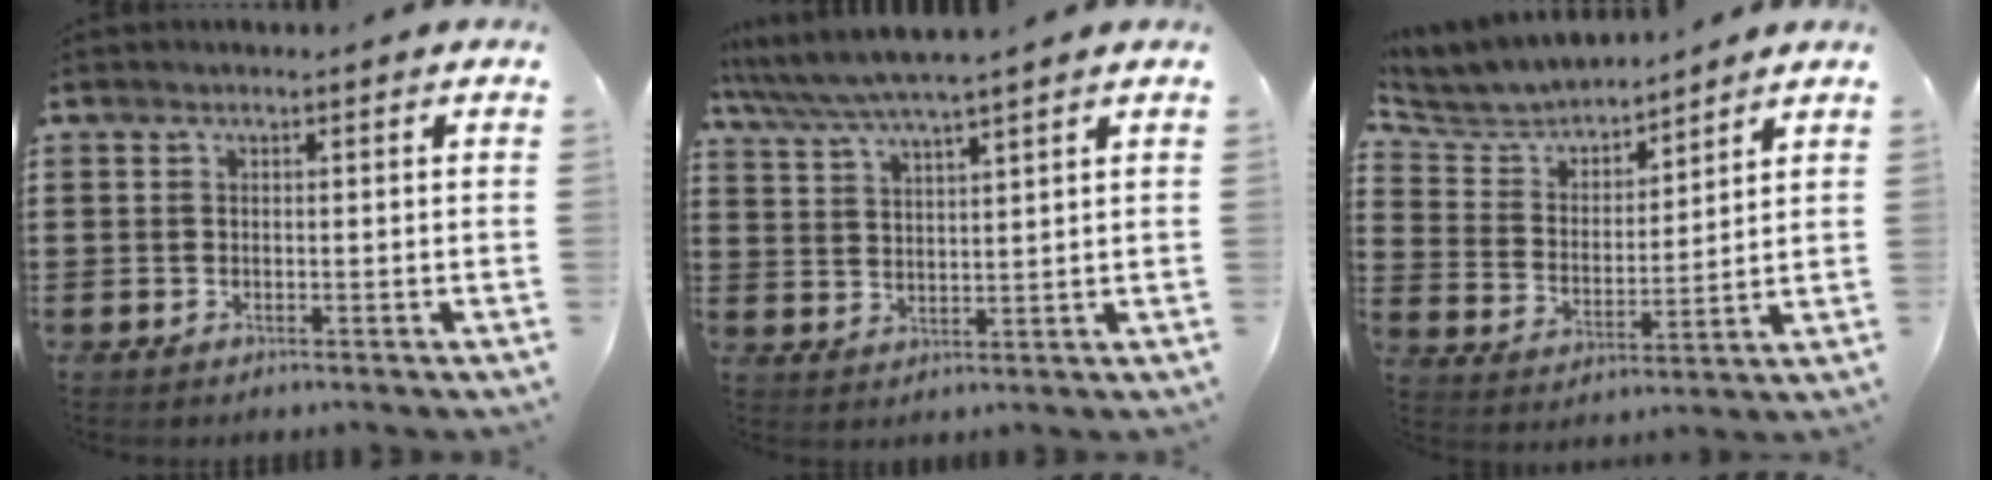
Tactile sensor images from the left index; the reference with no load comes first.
{"total": 5.0, "force": [4.5, -0.2, 2.1], "torque": [-0.055, -0.019, 0.078]}
{"total": 5.4, "force": [5.2, 1.5, 0.8], "torque": [-0.049, -0.031, 0.086]}